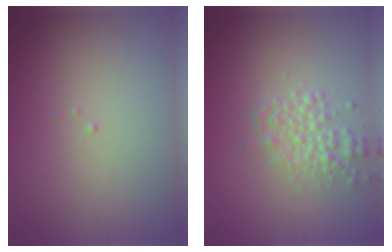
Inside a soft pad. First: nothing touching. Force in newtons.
{"total": 2.5, "press": 2.5, "slide": 0.0}